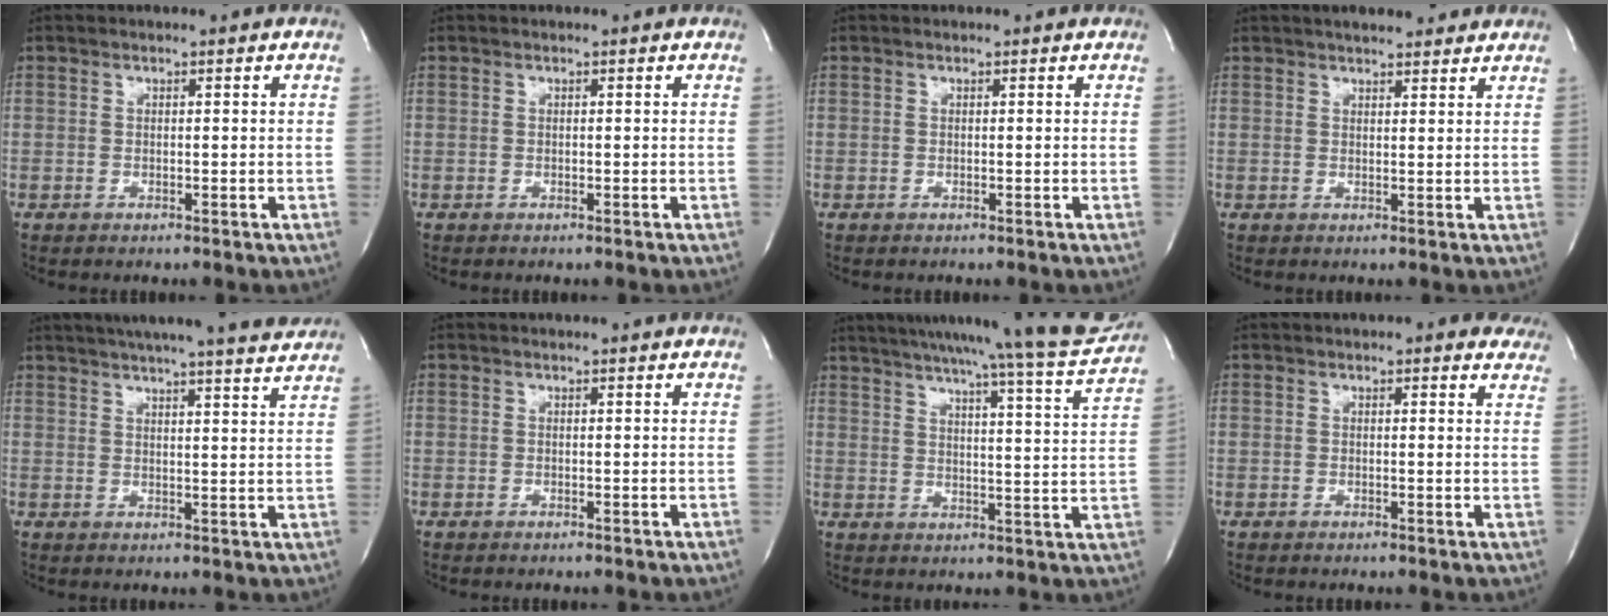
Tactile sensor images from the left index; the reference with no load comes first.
{"total": 0.0}
{"total": 0.0}
{"total": 7.3, "force": [6.4, 1.8, 3.1], "torque": [-0.045, 0.013, 0.083]}
{"total": 19.9, "force": [18.0, 0.5, 8.5], "torque": [-0.139, -0.003, 0.229]}
{"total": 1.2, "force": [1.2, -0.1, 0.4], "torque": [-0.011, 0.004, 0.013]}
{"total": 22.6, "force": [20.4, -0.9, 9.7], "torque": [-0.153, -0.058, 0.257]}
{"total": 6.6, "force": [5.7, 1.8, 2.7], "torque": [-0.024, 0.001, 0.047]}